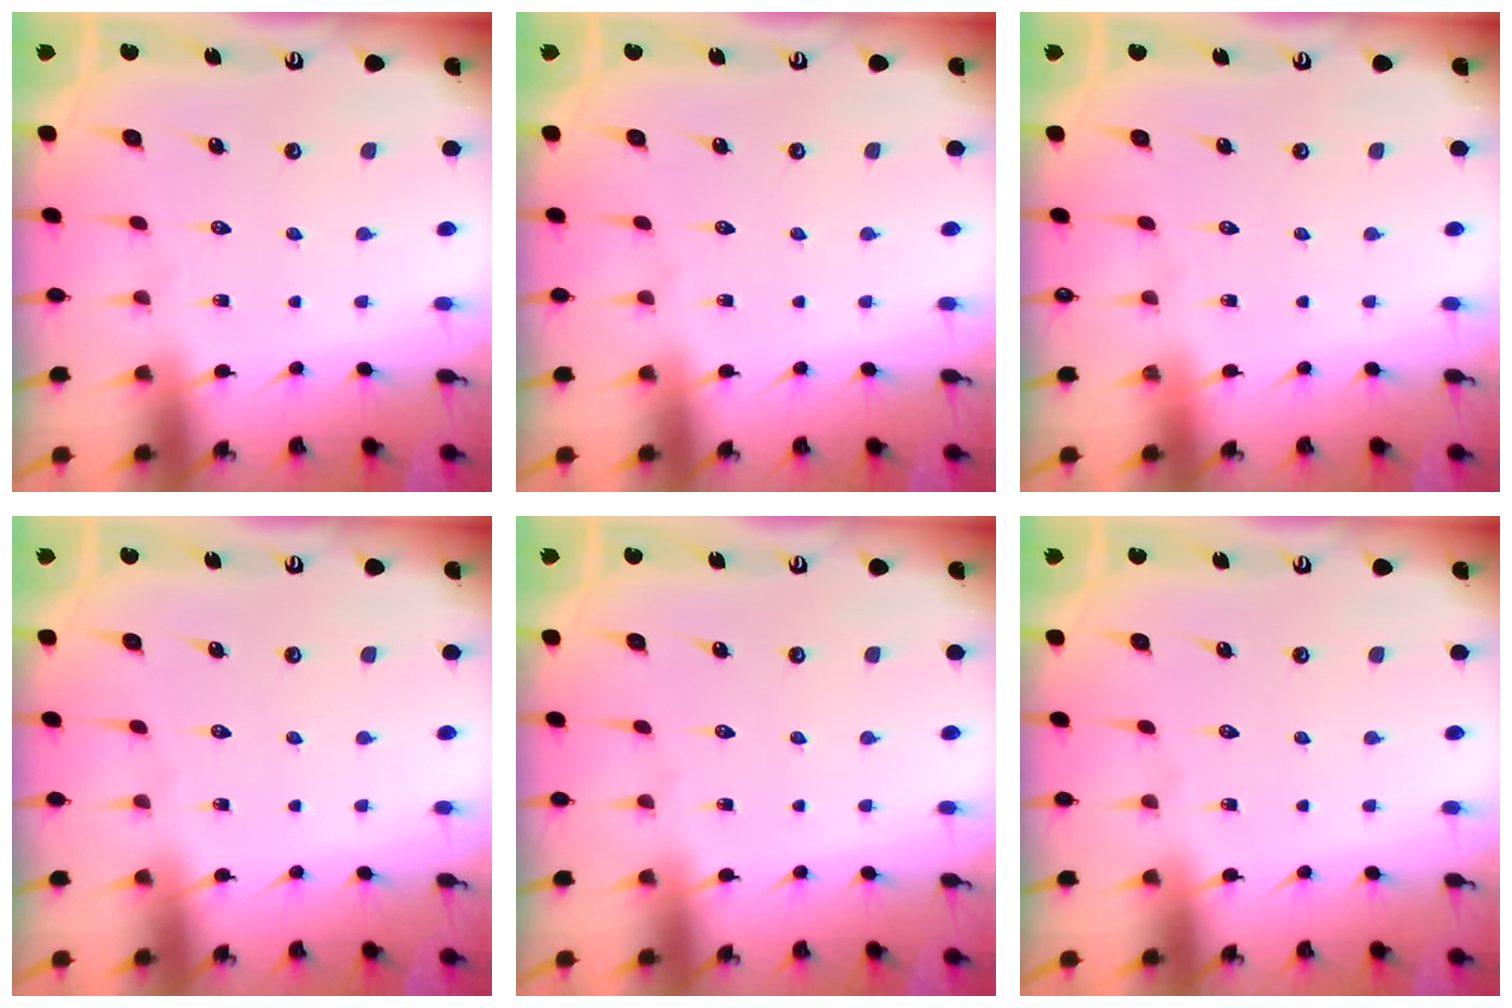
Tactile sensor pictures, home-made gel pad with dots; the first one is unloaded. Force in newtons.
{"total": 0.0}
{"total": 0.0}
{"total": 0.0}
{"total": 0.0}
{"total": 0.0}